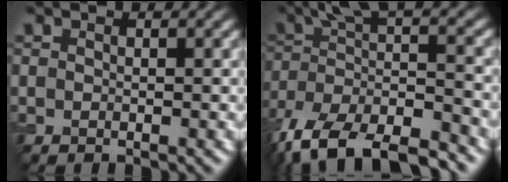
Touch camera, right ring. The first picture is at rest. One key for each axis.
{"total": 12.7, "fx": -7.5, "fy": 4.2, "fz": 9.4, "tx": -0.183, "ty": -0.010, "tz": -0.133}